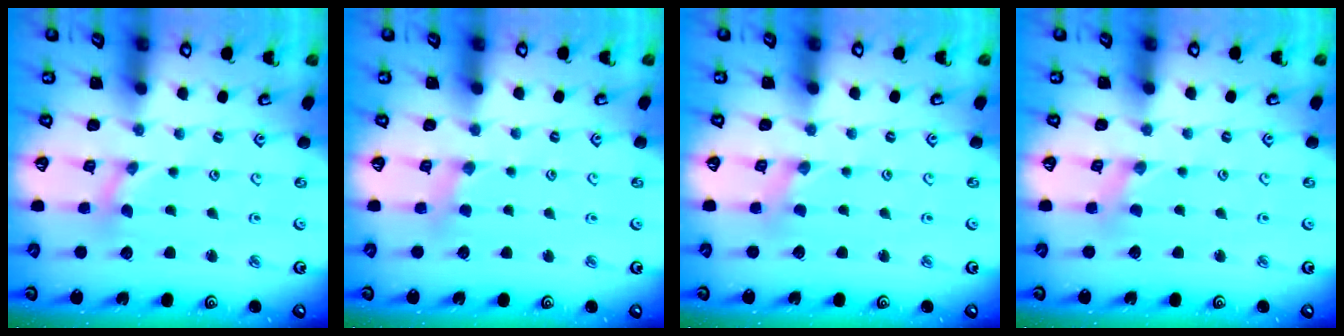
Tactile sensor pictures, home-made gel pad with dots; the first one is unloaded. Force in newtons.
{"total": 2.8, "press": 2.8, "slide": 0.4}
{"total": 0.8, "press": 0.8, "slide": 0.1}
{"total": 0.8, "press": 0.8, "slide": 0.1}